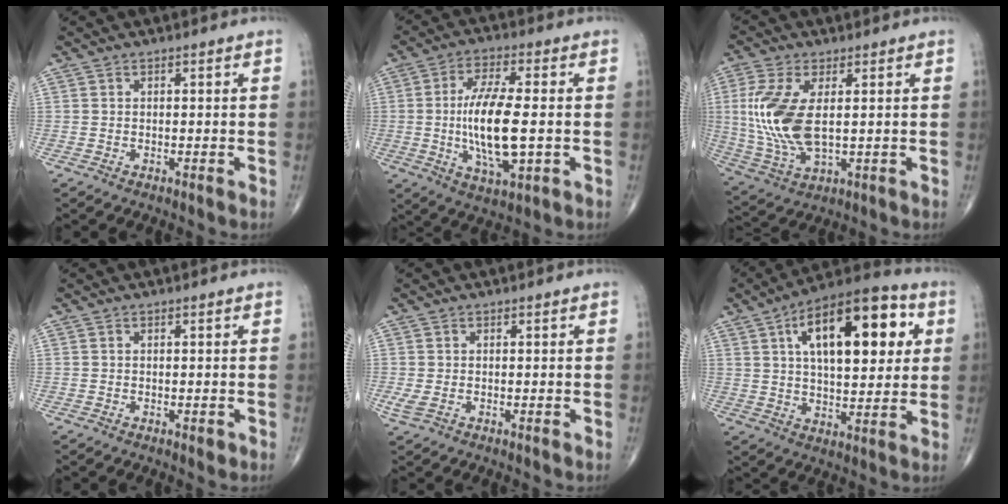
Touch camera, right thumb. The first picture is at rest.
{"total": 13.9, "force": [-1.0, 4.6, 13.0], "torque": [-0.247, -0.004, -0.015]}
{"total": 13.5, "force": [1.4, 6.3, 11.8], "torque": [-0.271, -0.011, 0.037]}
{"total": 0.8, "force": [-0.2, 0.4, 0.6], "torque": [-0.003, -0.001, -0.001]}
{"total": 1.7, "force": [-0.2, 0.9, 1.5], "torque": [-0.045, 0.000, 0.000]}
{"total": 21.8, "force": [6.5, 10.0, 18.3], "torque": [-0.250, 0.004, 0.091]}